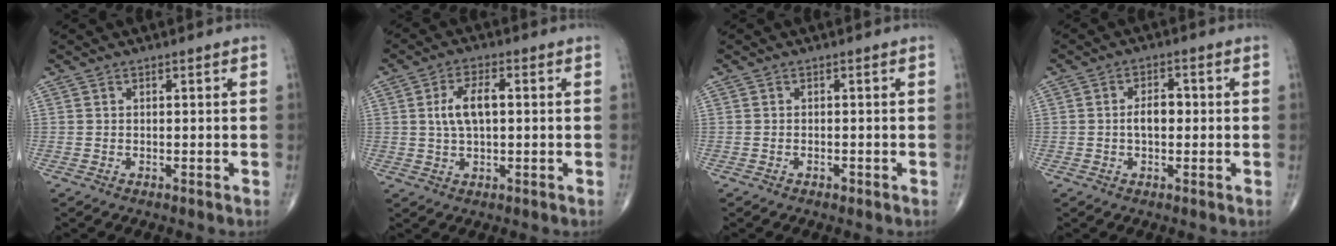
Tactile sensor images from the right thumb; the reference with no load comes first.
{"total": 6.7, "force": [0.8, 3.1, 5.8], "torque": [-0.117, 0.009, 0.013]}
{"total": 0.7, "force": [-0.4, 0.4, 0.4], "torque": [-0.006, 0.004, -0.006]}
{"total": 4.1, "force": [-0.2, 2.4, 3.3], "torque": [-0.055, 0.012, -0.007]}